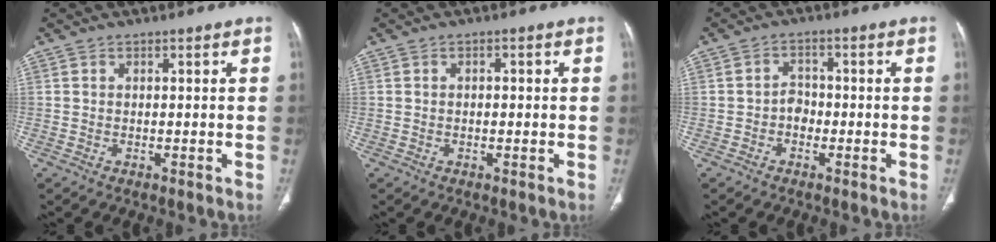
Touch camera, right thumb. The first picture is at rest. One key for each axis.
{"total": 1.2, "fx": 0.1, "fy": 0.6, "fz": 1.0, "tx": -0.018, "ty": 0.005, "tz": 0.001}
{"total": 2.8, "fx": -1.0, "fy": 2.2, "fz": 1.4, "tx": -0.007, "ty": 0.011, "tz": -0.024}